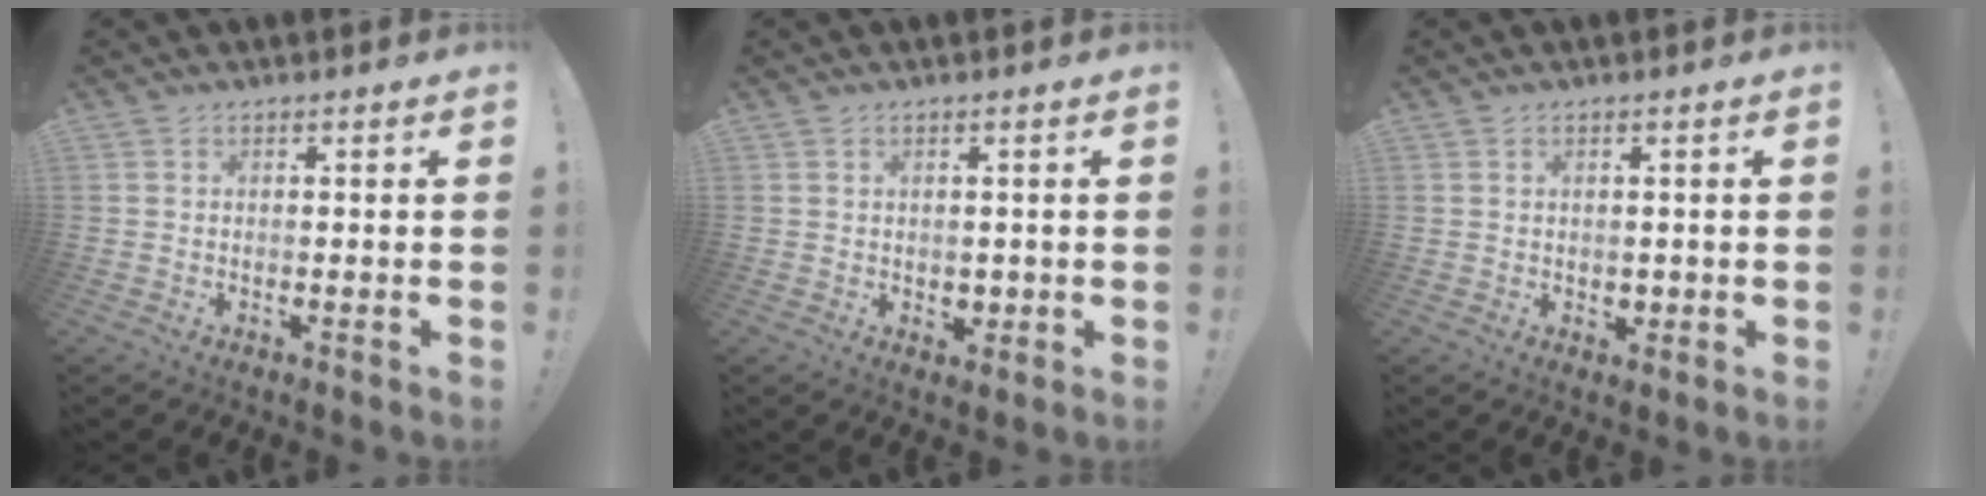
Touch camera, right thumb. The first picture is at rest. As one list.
[{"total": 2.5, "force": [0.7, 2.3, 0.8], "torque": [0.000, -0.005, 0.012]}, {"total": 1.8, "force": [0.6, 1.7, 0.4], "torque": [0.010, -0.007, 0.008]}]